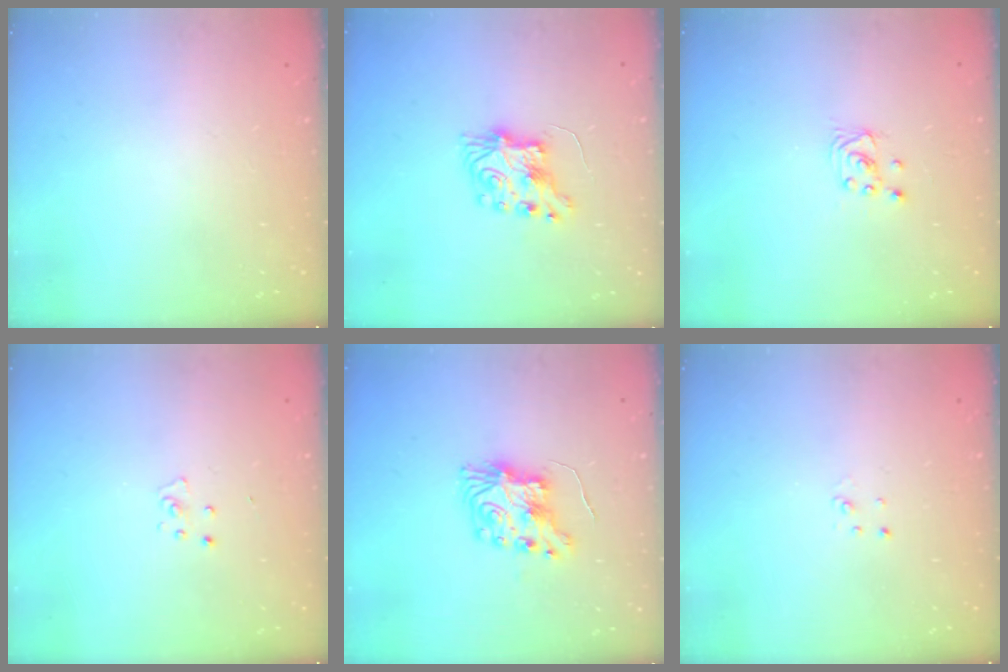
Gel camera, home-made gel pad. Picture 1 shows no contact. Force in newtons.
{"total": 7.8, "press": 7.7, "slide": 0.4}
{"total": 1.6, "press": 1.6, "slide": 0.0}
{"total": 2.6, "press": 2.6, "slide": 0.2}
{"total": 9.1, "press": 9.1, "slide": 0.3}
{"total": 2.0, "press": 2.0, "slide": 0.2}